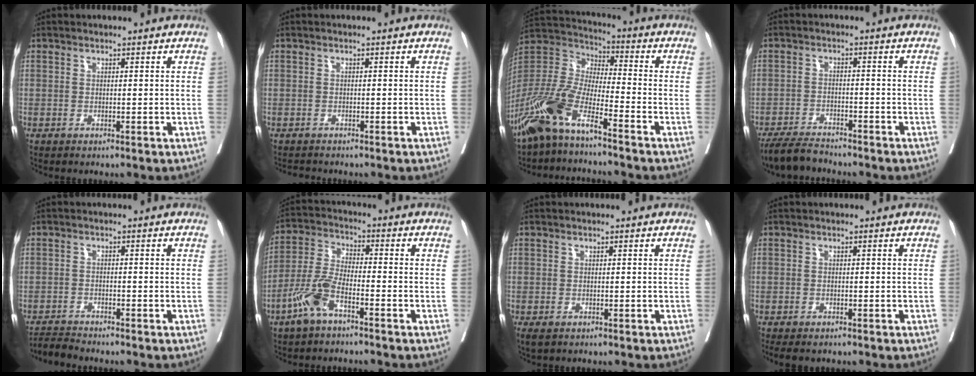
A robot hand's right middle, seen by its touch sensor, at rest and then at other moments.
{"total": 1.6, "force": [-1.5, 0.3, 0.2], "torque": [-0.006, -0.006, -0.023]}
{"total": 11.5, "force": [-8.0, 2.1, 7.9], "torque": [-0.185, -0.003, -0.164]}
{"total": 5.6, "force": [-5.3, 0.9, 1.5], "torque": [-0.027, -0.018, -0.096]}
{"total": 2.6, "force": [-2.6, -0.4, -0.1], "torque": [0.003, -0.016, -0.048]}
{"total": 7.4, "force": [-4.4, 2.2, 5.6], "torque": [-0.135, -0.001, -0.093]}
{"total": 2.3, "force": [-1.4, 1.2, 1.3], "torque": [-0.026, -0.007, -0.019]}
{"total": 4.1, "force": [-3.4, 1.6, 1.8], "torque": [-0.024, -0.009, -0.048]}